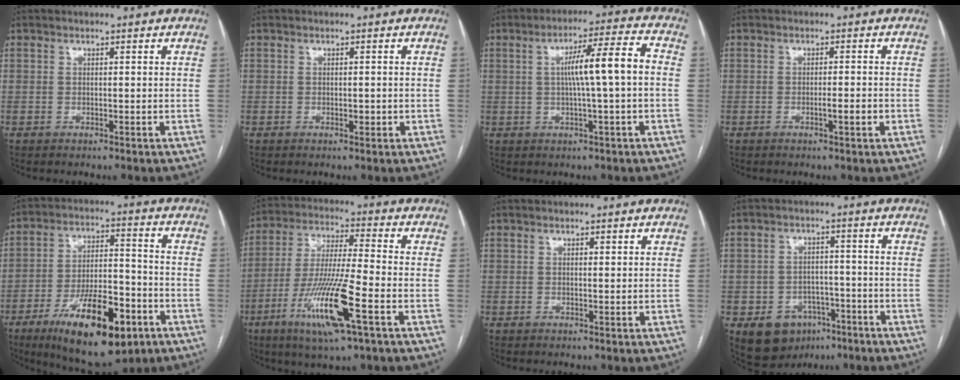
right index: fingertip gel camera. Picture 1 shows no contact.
{"total": 1.1, "force": [-0.4, 0.5, 0.9], "torque": [-0.014, 0.001, -0.003]}
{"total": 8.9, "force": [0.3, -0.1, 8.9], "torque": [-0.144, 0.017, 0.005]}
{"total": 2.2, "force": [-0.9, 0.0, 2.0], "torque": [-0.033, -0.001, -0.014]}
{"total": 18.2, "force": [-9.3, 6.1, 14.4], "torque": [-0.239, -0.004, -0.143]}
{"total": 14.6, "force": [-6.1, 0.6, 13.3], "torque": [-0.269, -0.023, -0.111]}
{"total": 0.6, "force": [0.3, 0.2, 0.5], "torque": [-0.010, 0.000, 0.004]}
{"total": 8.2, "force": [-4.2, 6.2, 3.4], "torque": [-0.058, 0.014, -0.053]}